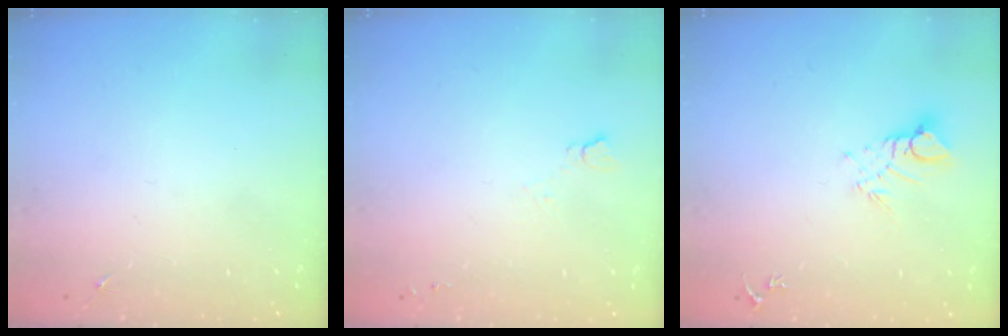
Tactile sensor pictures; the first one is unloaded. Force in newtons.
{"total": 4.1, "press": 4.0, "slide": 0.6}
{"total": 6.2, "press": 6.2, "slide": 0.5}